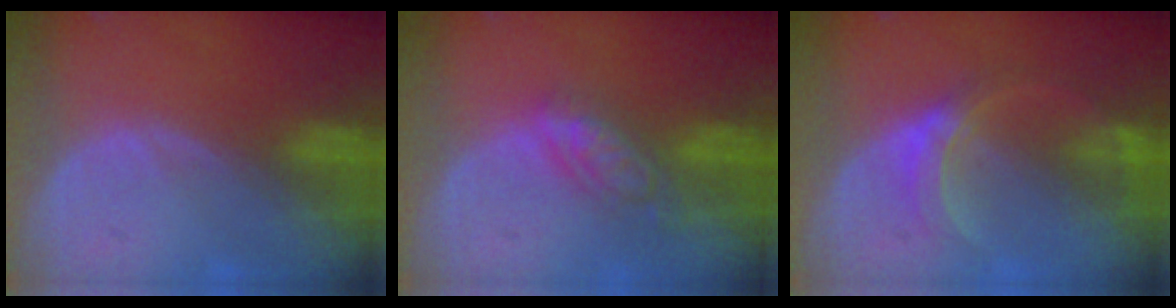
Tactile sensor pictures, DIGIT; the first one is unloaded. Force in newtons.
{"total": 5.5, "press": 5.0, "slide": 2.4}
{"total": 5.3, "press": 5.2, "slide": 0.8}